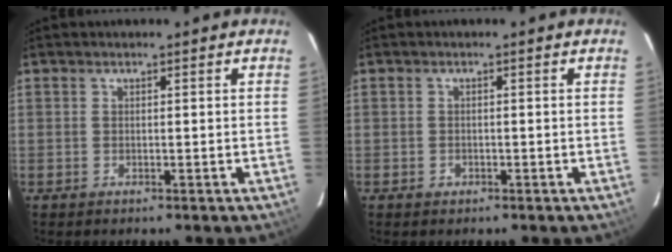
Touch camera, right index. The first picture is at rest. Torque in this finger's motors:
{"motor_torque": [0.07, -0.07, 0.04, 0.01]}